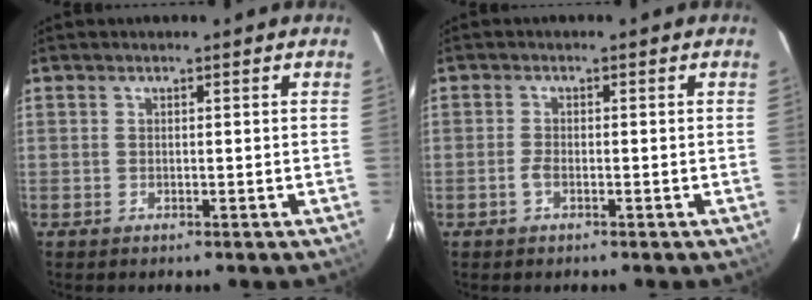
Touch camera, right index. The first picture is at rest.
{"total": 1.7, "force": [-0.9, 0.8, 1.2], "torque": [-0.029, -0.002, -0.018]}